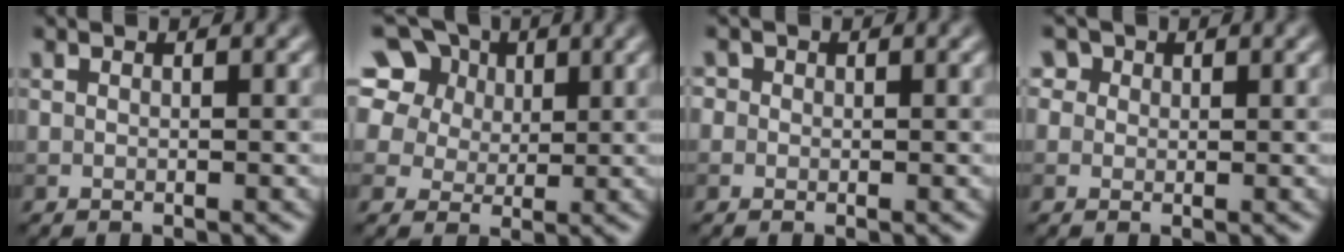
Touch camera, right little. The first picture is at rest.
{"total": 15.0, "force": [8.4, 10.1, 7.2], "torque": [-0.173, 0.056, 0.136]}
{"total": 0.8, "force": [0.3, 0.7, 0.1], "torque": [0.003, 0.001, -0.010]}
{"total": 3.1, "force": [1.7, 2.3, 1.1], "torque": [-0.022, 0.009, 0.018]}